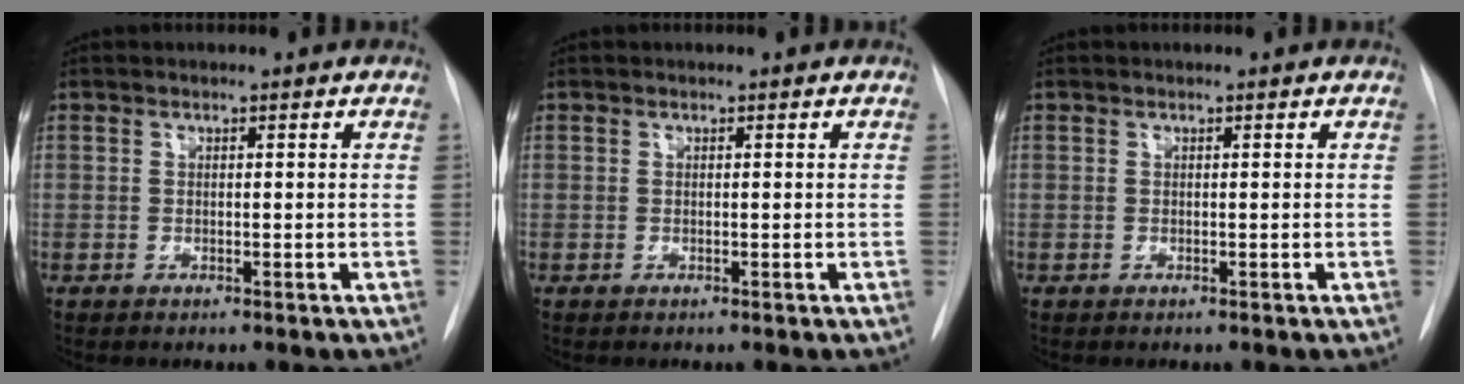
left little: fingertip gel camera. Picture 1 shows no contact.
{"total": 0.0}
{"total": 0.0}